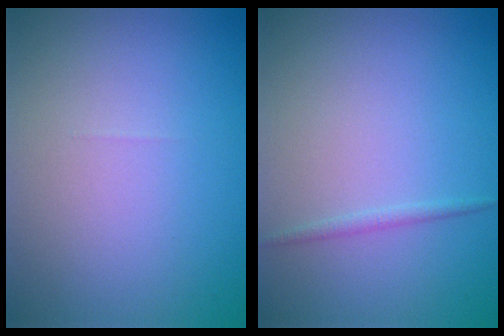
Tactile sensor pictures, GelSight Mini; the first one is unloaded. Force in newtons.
{"total": 0.8, "press": 0.8, "slide": 0.0}